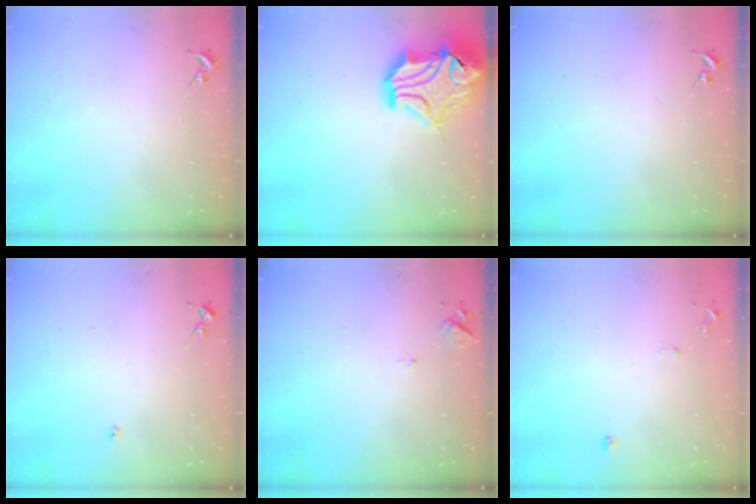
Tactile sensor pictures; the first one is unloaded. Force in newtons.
{"total": 20.0, "press": 19.8, "slide": 2.7}
{"total": 0.0}
{"total": 2.7, "press": 2.7, "slide": 0.5}
{"total": 6.1, "press": 6.0, "slide": 0.8}
{"total": 5.6, "press": 5.5, "slide": 0.6}